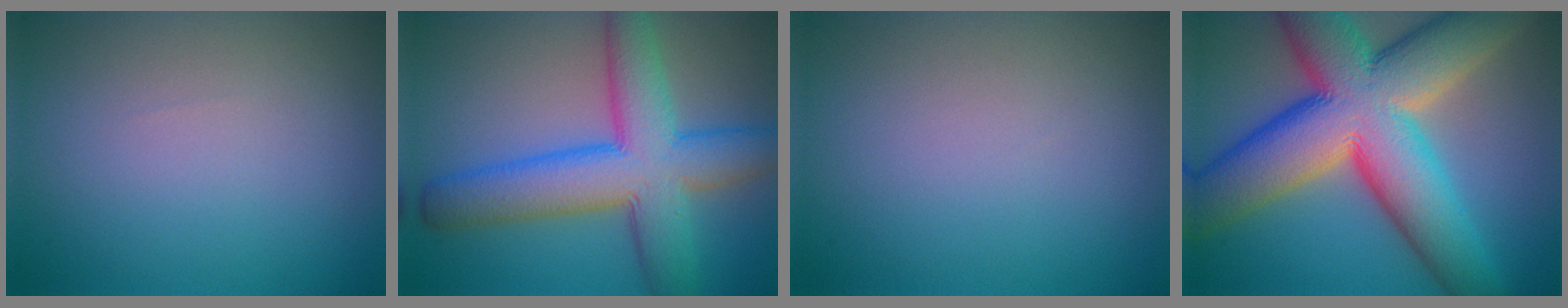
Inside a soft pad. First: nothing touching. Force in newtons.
{"total": 9.5, "press": 9.4, "slide": 0.3}
{"total": 0.0}
{"total": 16.6, "press": 16.6, "slide": 0.9}